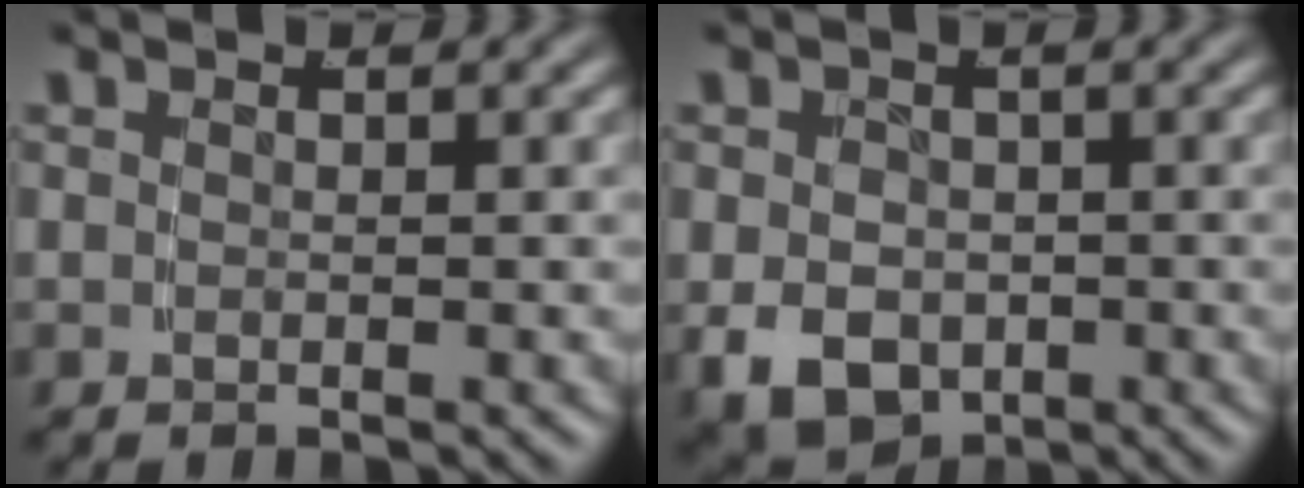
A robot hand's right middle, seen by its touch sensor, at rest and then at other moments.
{"total": 6.0, "force": [-1.8, 4.9, 3.1], "torque": [-0.064, -0.029, -0.020]}